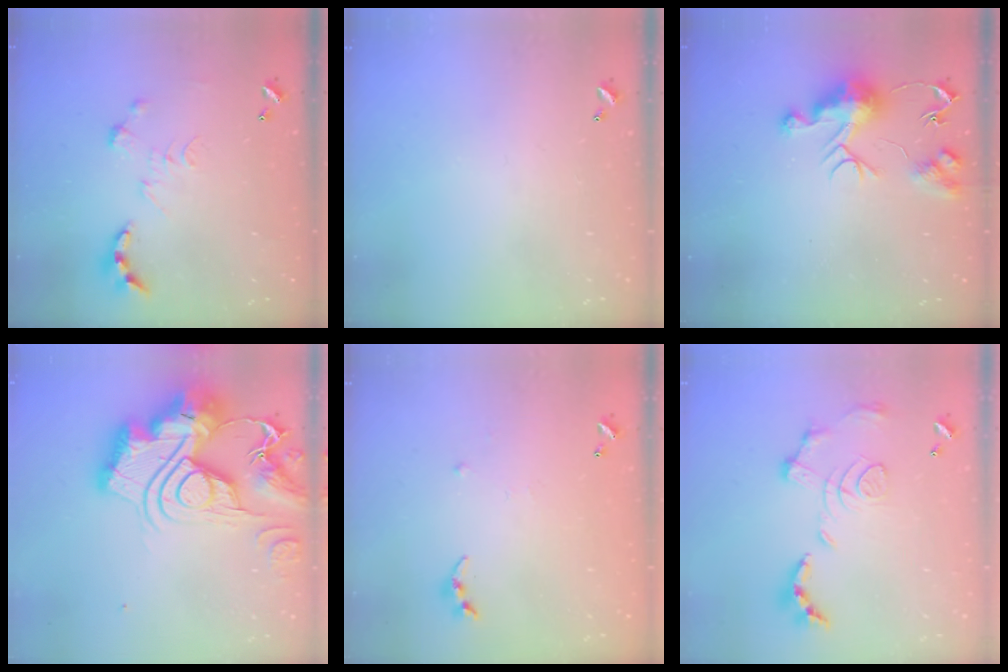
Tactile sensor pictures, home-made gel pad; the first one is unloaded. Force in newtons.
{"total": 0.0}
{"total": 10.6, "press": 10.6, "slide": 0.9}
{"total": 0.6, "press": 0.6, "slide": 0.0}
{"total": 5.4, "press": 5.4, "slide": 0.6}
{"total": 1.5, "press": 0.8, "slide": 1.3}